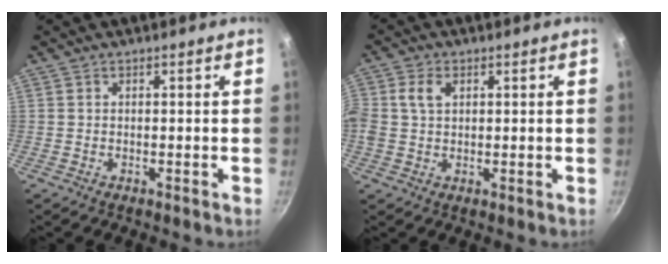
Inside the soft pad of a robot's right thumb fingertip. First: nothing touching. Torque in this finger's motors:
{"motor_torque": [0.00, 0.52, 0.31, 0.07, 0.14]}